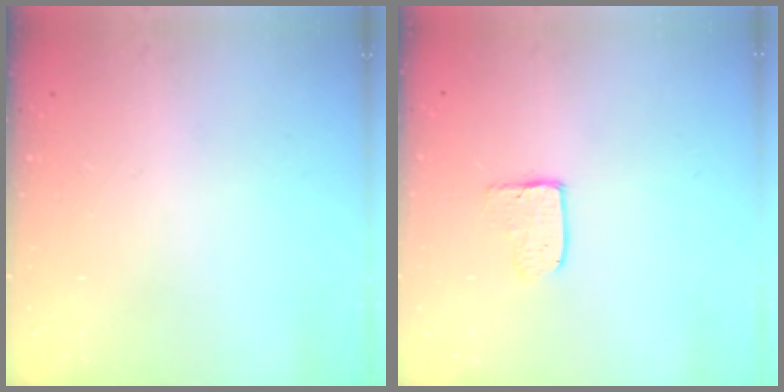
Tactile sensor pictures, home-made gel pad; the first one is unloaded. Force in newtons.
{"total": 4.0, "press": 4.0, "slide": 0.4}